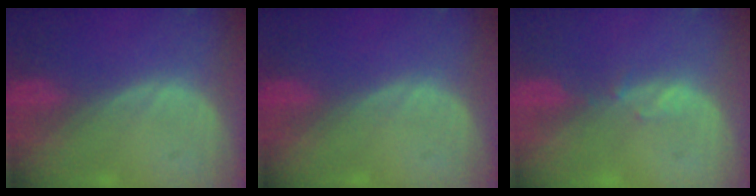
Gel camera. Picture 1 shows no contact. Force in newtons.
{"total": 0.0}
{"total": 1.1, "press": 1.1, "slide": 0.2}